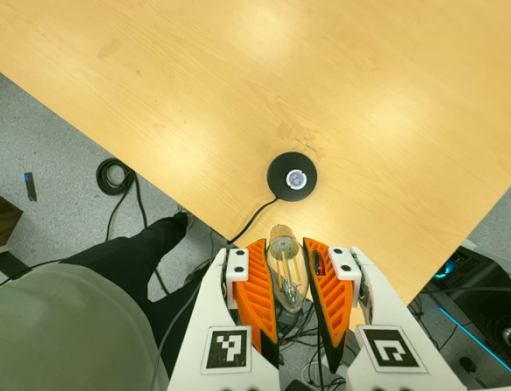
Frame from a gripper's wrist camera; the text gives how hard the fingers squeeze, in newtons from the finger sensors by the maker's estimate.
{"total": 20.1, "left": 21.9, "right": 18.3}